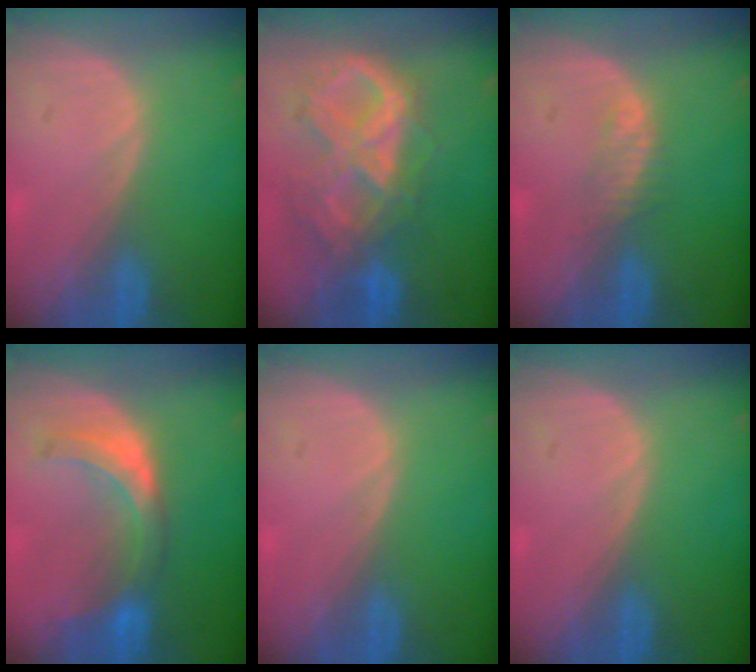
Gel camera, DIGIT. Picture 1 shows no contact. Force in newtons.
{"total": 10.5, "press": 8.9, "slide": 5.5}
{"total": 1.8, "press": 1.8, "slide": 0.1}
{"total": 6.6, "press": 6.6, "slide": 0.6}
{"total": 0.0}
{"total": 0.0}